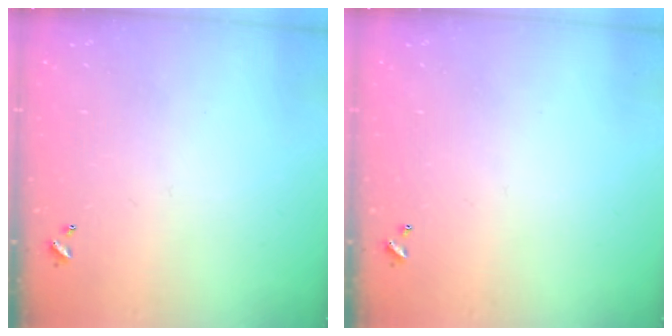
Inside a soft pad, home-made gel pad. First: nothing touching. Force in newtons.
{"total": 0.0}